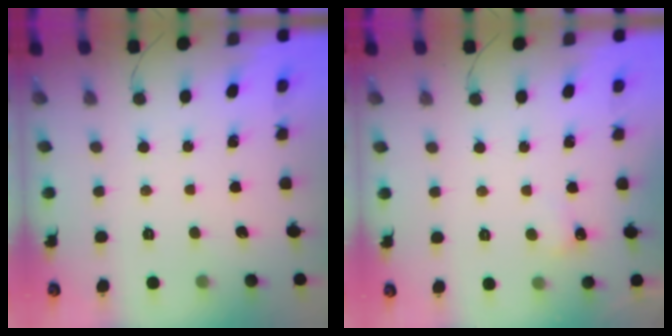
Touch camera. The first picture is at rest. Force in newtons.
{"total": 3.9, "press": 3.8, "slide": 1.1}